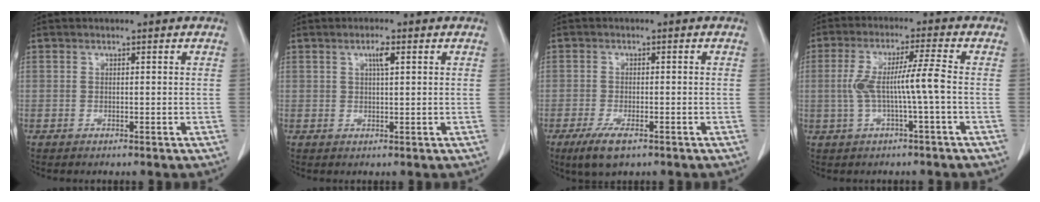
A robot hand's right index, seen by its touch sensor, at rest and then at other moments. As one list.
[{"total": 2.1, "force": [0.9, 0.1, 1.9], "torque": [-0.035, 0.000, 0.016]}, {"total": 4.7, "force": [-2.9, 1.3, 3.4], "torque": [-0.072, -0.009, -0.046]}, {"total": 6.9, "force": [-0.7, -0.4, 6.9], "torque": [-0.138, 0.019, -0.007]}]